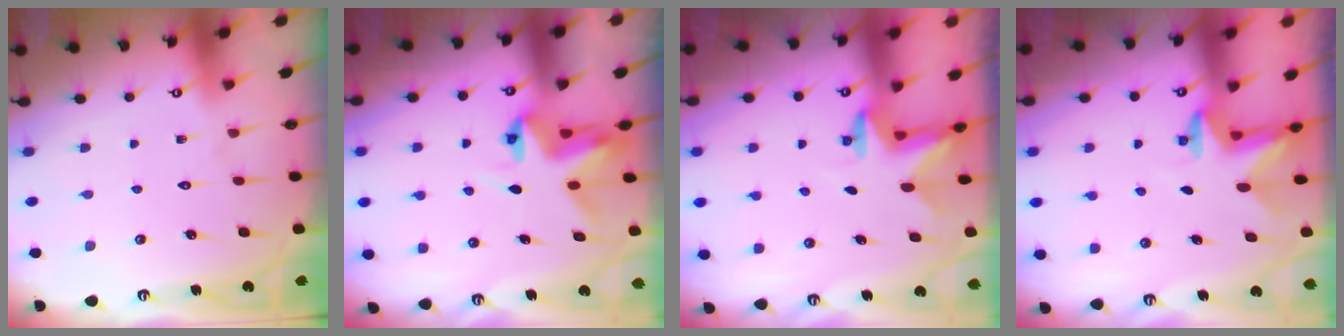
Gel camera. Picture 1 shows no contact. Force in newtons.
{"total": 5.3, "press": 5.3, "slide": 0.2}
{"total": 2.4, "press": 2.4, "slide": 0.4}
{"total": 2.5, "press": 2.5, "slide": 0.4}